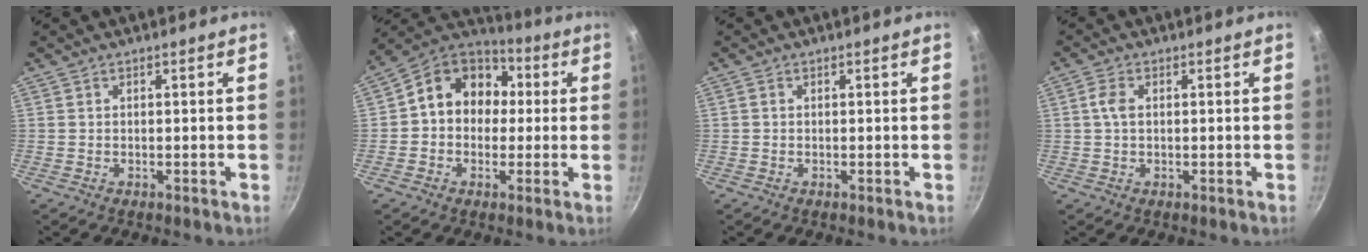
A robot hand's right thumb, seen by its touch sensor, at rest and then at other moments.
{"total": 13.3, "force": [1.1, 11.0, 7.3], "torque": [-0.074, 0.036, -0.003]}
{"total": 0.6, "force": [0.0, 0.5, 0.3], "torque": [-0.004, 0.004, -0.001]}
{"total": 2.9, "force": [0.3, 1.8, 2.3], "torque": [-0.049, 0.006, 0.004]}